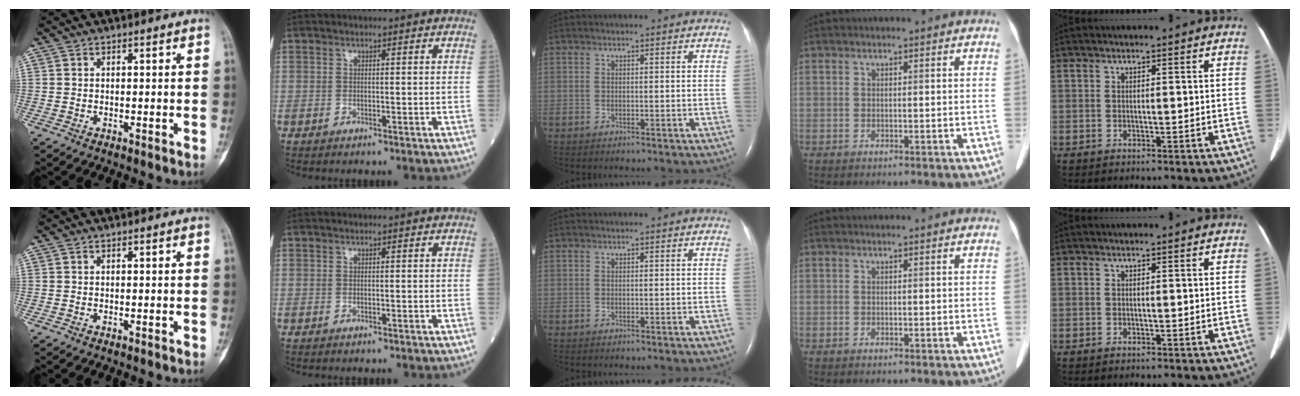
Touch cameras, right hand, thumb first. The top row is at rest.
{}